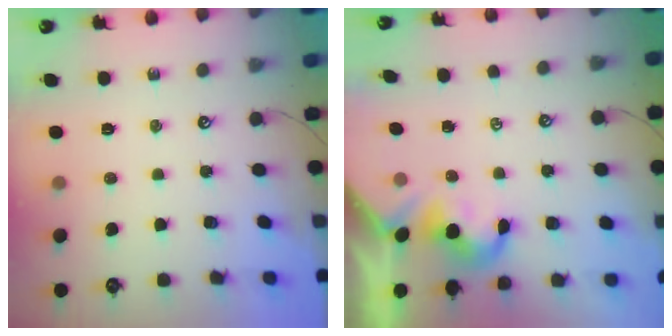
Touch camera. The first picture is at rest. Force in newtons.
{"total": 0.0}